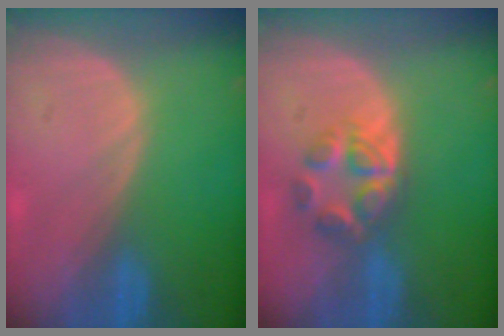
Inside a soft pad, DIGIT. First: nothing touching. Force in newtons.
{"total": 5.6, "press": 5.3, "slide": 1.7}